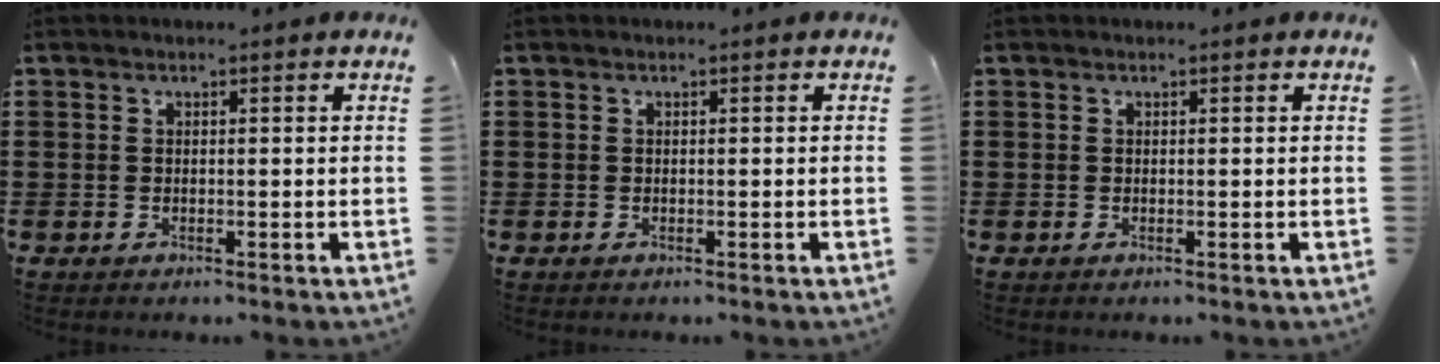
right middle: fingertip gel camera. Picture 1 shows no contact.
{"total": 0.0}
{"total": 0.0}